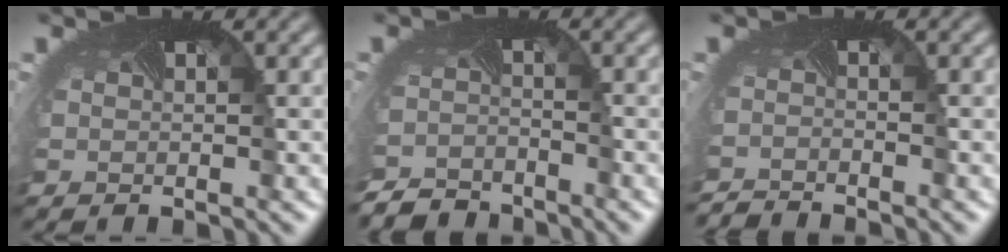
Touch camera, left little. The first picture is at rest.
{"total": 4.2, "force": [-4.1, 0.8, 0.1], "torque": [-0.005, -0.022, -0.077]}
{"total": 2.4, "force": [-2.3, -0.4, -0.5], "torque": [-0.001, -0.017, -0.048]}